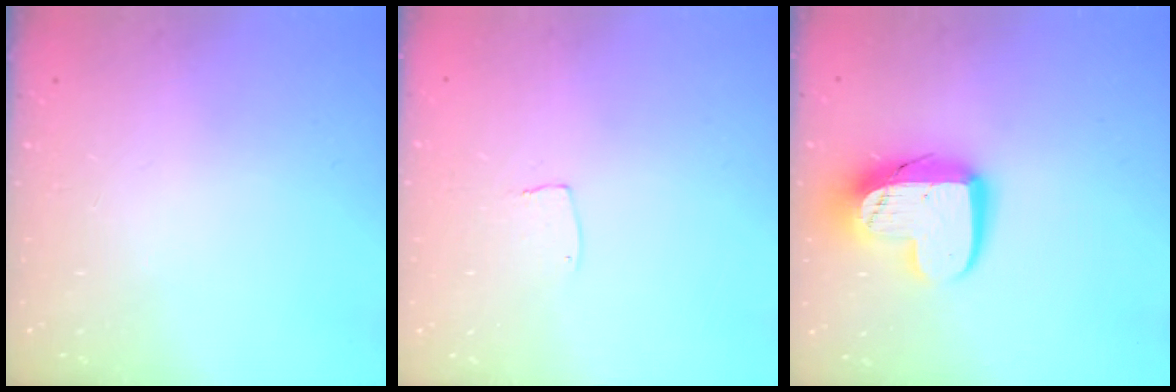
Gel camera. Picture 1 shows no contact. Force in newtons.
{"total": 2.6, "press": 2.6, "slide": 0.1}
{"total": 14.4, "press": 14.3, "slide": 1.4}